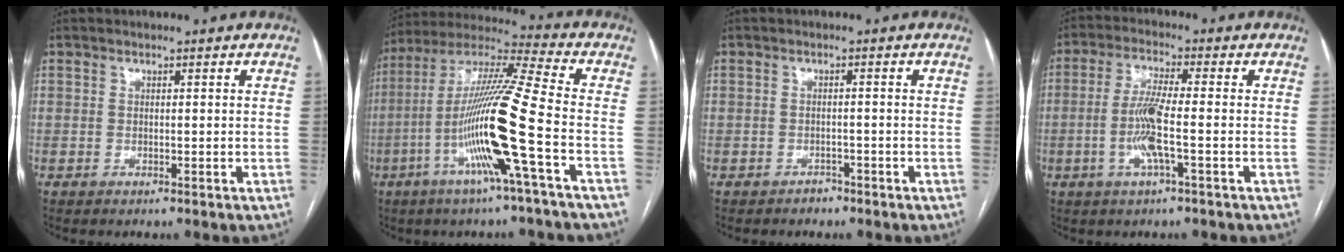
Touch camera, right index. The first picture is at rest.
{"total": 17.3, "force": [-5.3, -1.5, 16.4], "torque": [-0.320, -0.007, -0.111]}
{"total": 1.4, "force": [-1.1, 0.7, 0.0], "torque": [-0.002, 0.003, -0.019]}
{"total": 6.9, "force": [-1.6, 0.2, 6.7], "torque": [-0.139, -0.002, -0.036]}